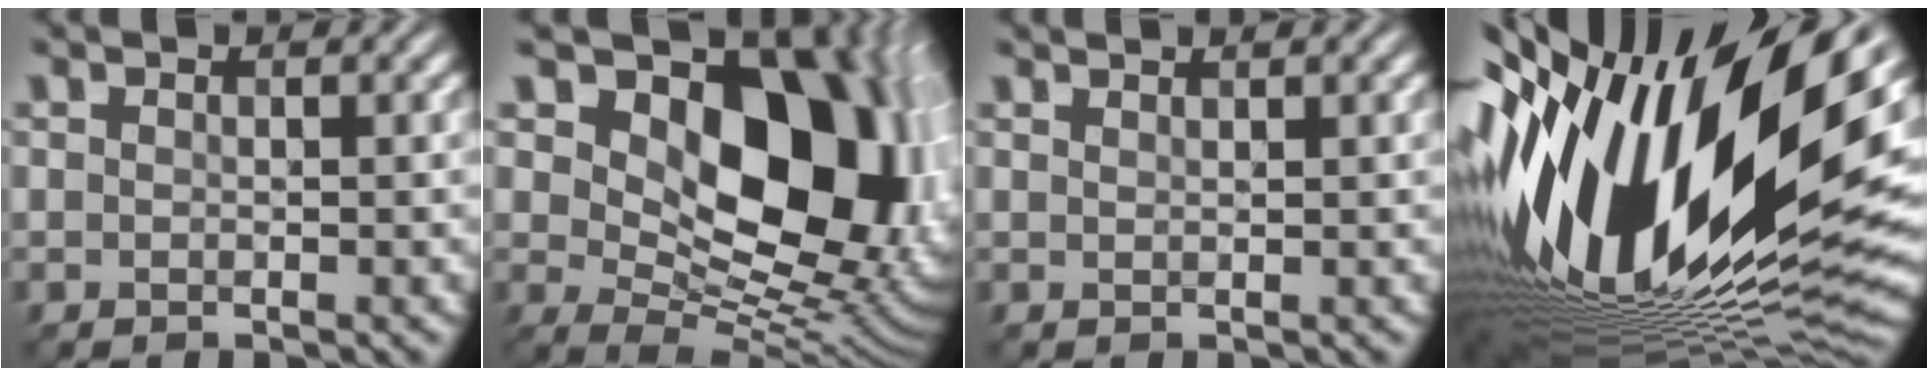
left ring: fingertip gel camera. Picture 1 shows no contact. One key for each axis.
{"total": 15.5, "fx": 3.7, "fy": 9.9, "fz": 11.3, "tx": -0.137, "ty": -0.004, "tz": 0.069}
{"total": 1.0, "fx": 0.9, "fy": 0.1, "fz": 0.4, "tx": 0.002, "ty": -0.004, "tz": 0.008}
{"total": 20.6, "fx": 2.0, "fy": 8.9, "fz": 18.4, "tx": -0.349, "ty": -0.027, "tz": 0.023}